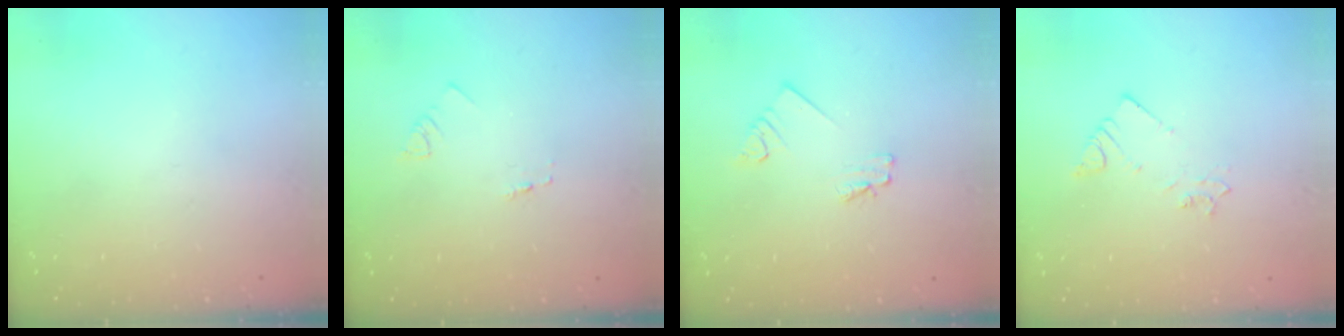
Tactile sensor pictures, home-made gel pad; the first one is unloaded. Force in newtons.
{"total": 1.3, "press": 1.2, "slide": 0.1}
{"total": 1.6, "press": 1.5, "slide": 0.2}
{"total": 2.7, "press": 2.7, "slide": 0.3}